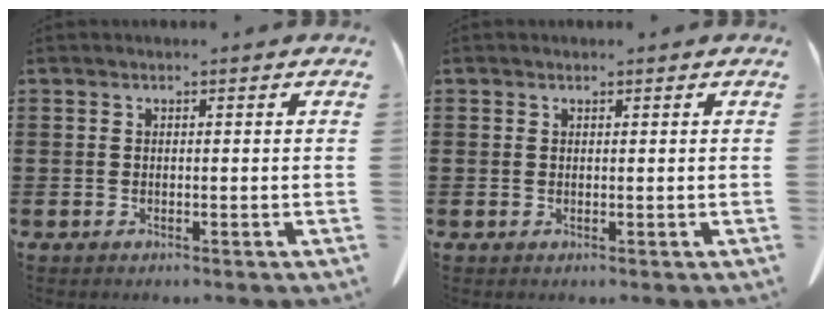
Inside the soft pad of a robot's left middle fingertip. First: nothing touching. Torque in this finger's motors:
{"motor_torque": [-1.32, 0.81, -0.54, -0.10]}